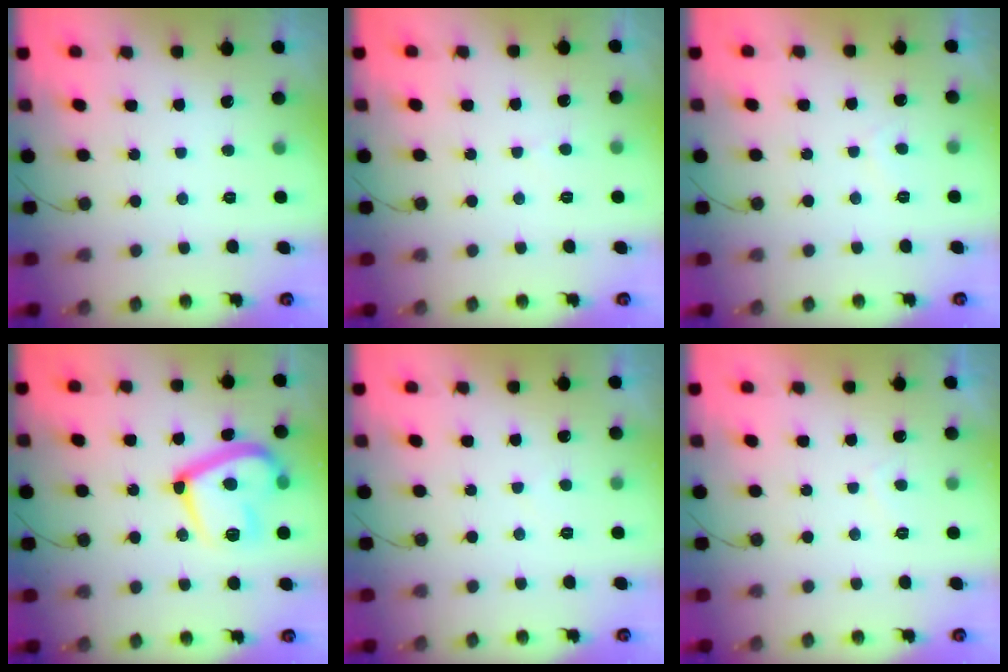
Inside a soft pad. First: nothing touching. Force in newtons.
{"total": 2.9, "press": 2.9, "slide": 0.5}
{"total": 1.1, "press": 0.9, "slide": 0.6}
{"total": 16.8, "press": 16.7, "slide": 1.7}
{"total": 2.2, "press": 2.1, "slide": 0.4}
{"total": 1.1, "press": 0.9, "slide": 0.6}